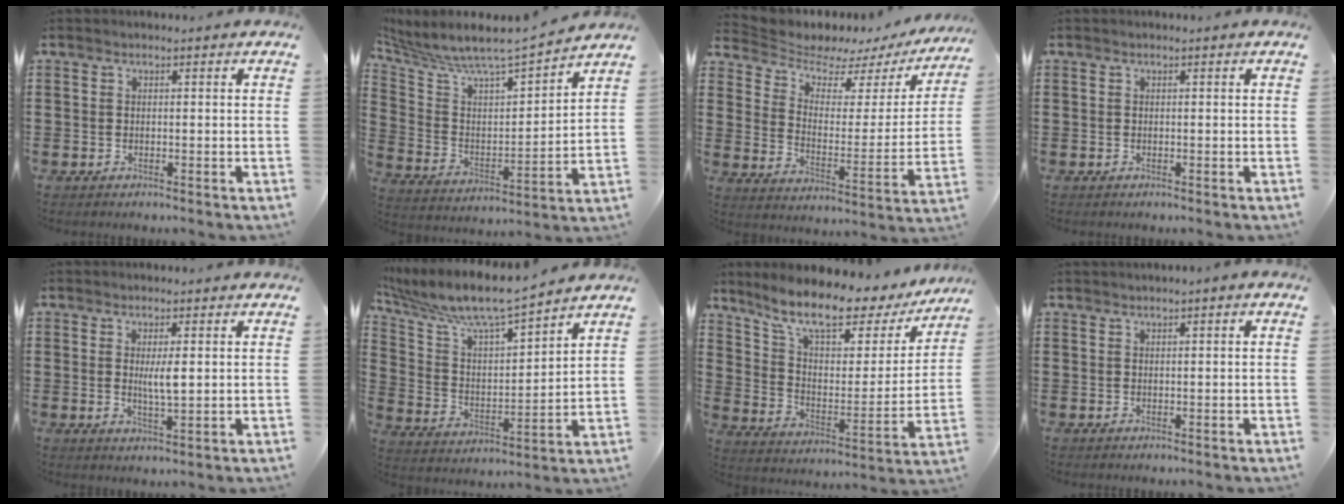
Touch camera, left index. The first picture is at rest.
{"total": 5.9, "force": [5.5, 0.5, 1.9], "torque": [-0.068, -0.055, 0.086]}
{"total": 5.0, "force": [4.2, 2.2, 1.6], "torque": [-0.051, -0.035, 0.066]}
{"total": 0.0}
{"total": 3.5, "force": [0.7, 0.6, 3.4], "torque": [-0.066, 0.001, 0.009]}
{"total": 8.4, "force": [7.5, 1.2, 3.8], "torque": [-0.108, -0.052, 0.124]}
{"total": 10.7, "force": [8.7, 2.4, 5.7], "torque": [-0.133, -0.054, 0.145]}
{"total": 0.6, "force": [0.4, -0.1, 0.4], "torque": [-0.007, -0.002, 0.008]}